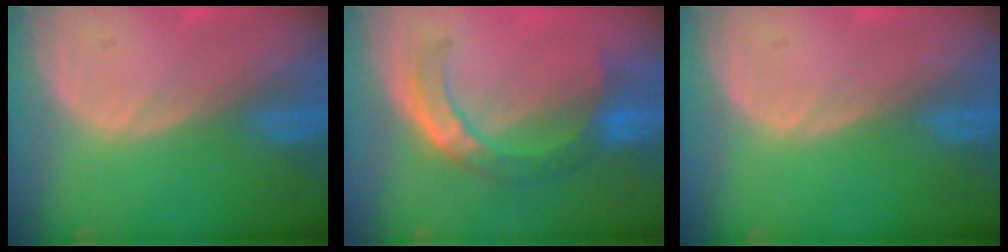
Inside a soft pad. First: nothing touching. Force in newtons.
{"total": 6.8, "press": 6.6, "slide": 1.9}
{"total": 0.0}